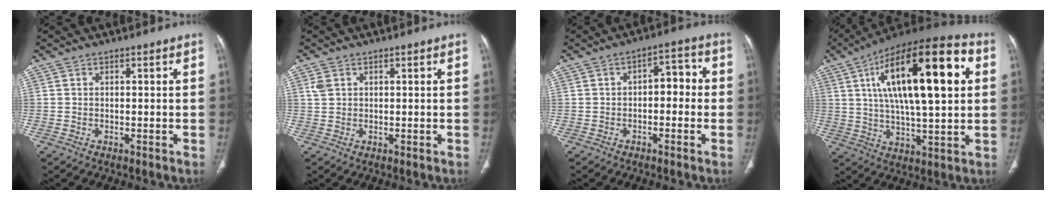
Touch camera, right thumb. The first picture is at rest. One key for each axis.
{"total": 1.9, "fx": 0.9, "fy": 1.4, "fz": 1.0, "tx": -0.022, "ty": 0.003, "tz": 0.023}
{"total": 5.5, "fx": -0.5, "fy": 3.2, "fz": 4.5, "tx": -0.042, "ty": 0.026, "tz": -0.017}
{"total": 26.4, "fx": 6.8, "fy": 9.1, "fz": 23.8, "tx": -0.384, "ty": 0.016, "tz": 0.100}